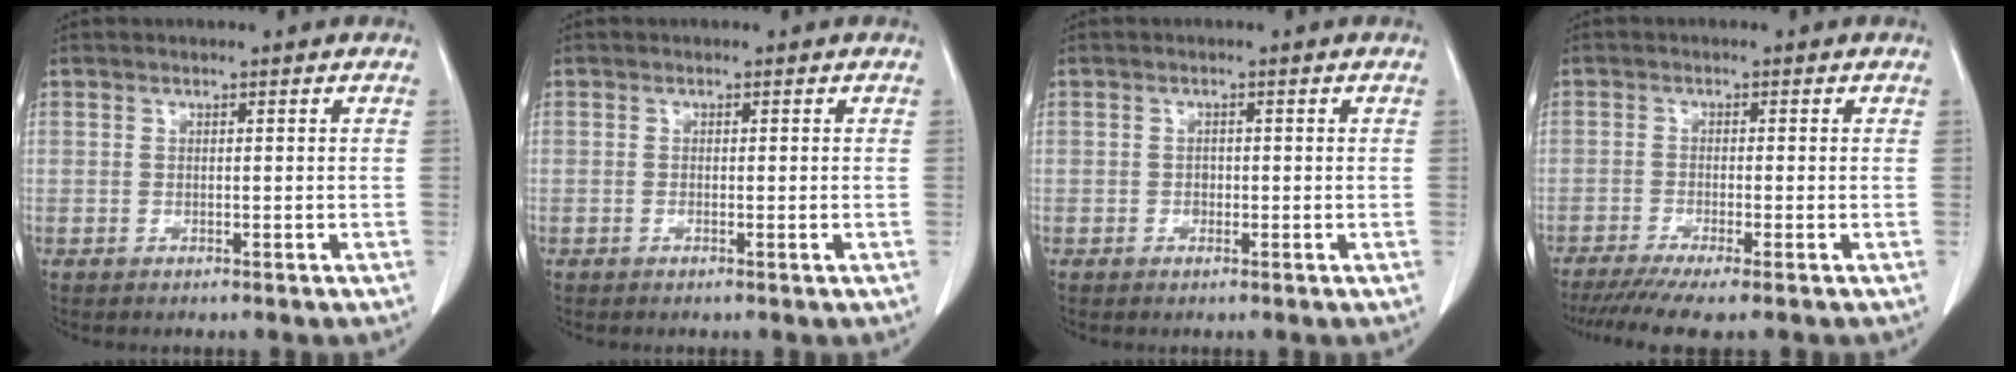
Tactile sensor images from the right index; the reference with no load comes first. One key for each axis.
{"total": 0.6, "fx": -0.2, "fy": 0.1, "fz": 0.6, "tx": -0.010, "ty": -0.002, "tz": -0.002}
{"total": 0.9, "fx": -0.2, "fy": 0.7, "fz": 0.4, "tx": -0.004, "ty": 0.003, "tz": -0.005}
{"total": 6.6, "fx": -5.0, "fy": -0.2, "fz": 4.3, "tx": -0.065, "ty": -0.014, "tz": -0.082}